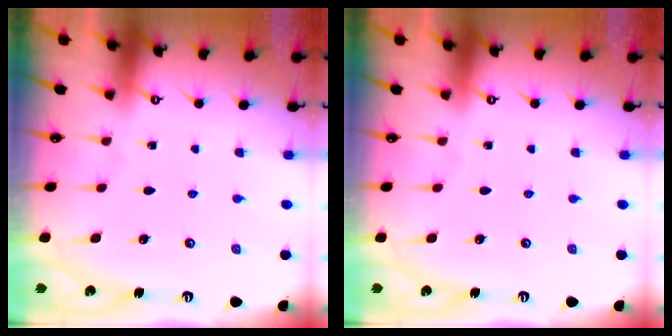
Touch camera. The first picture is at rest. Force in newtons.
{"total": 0.0}